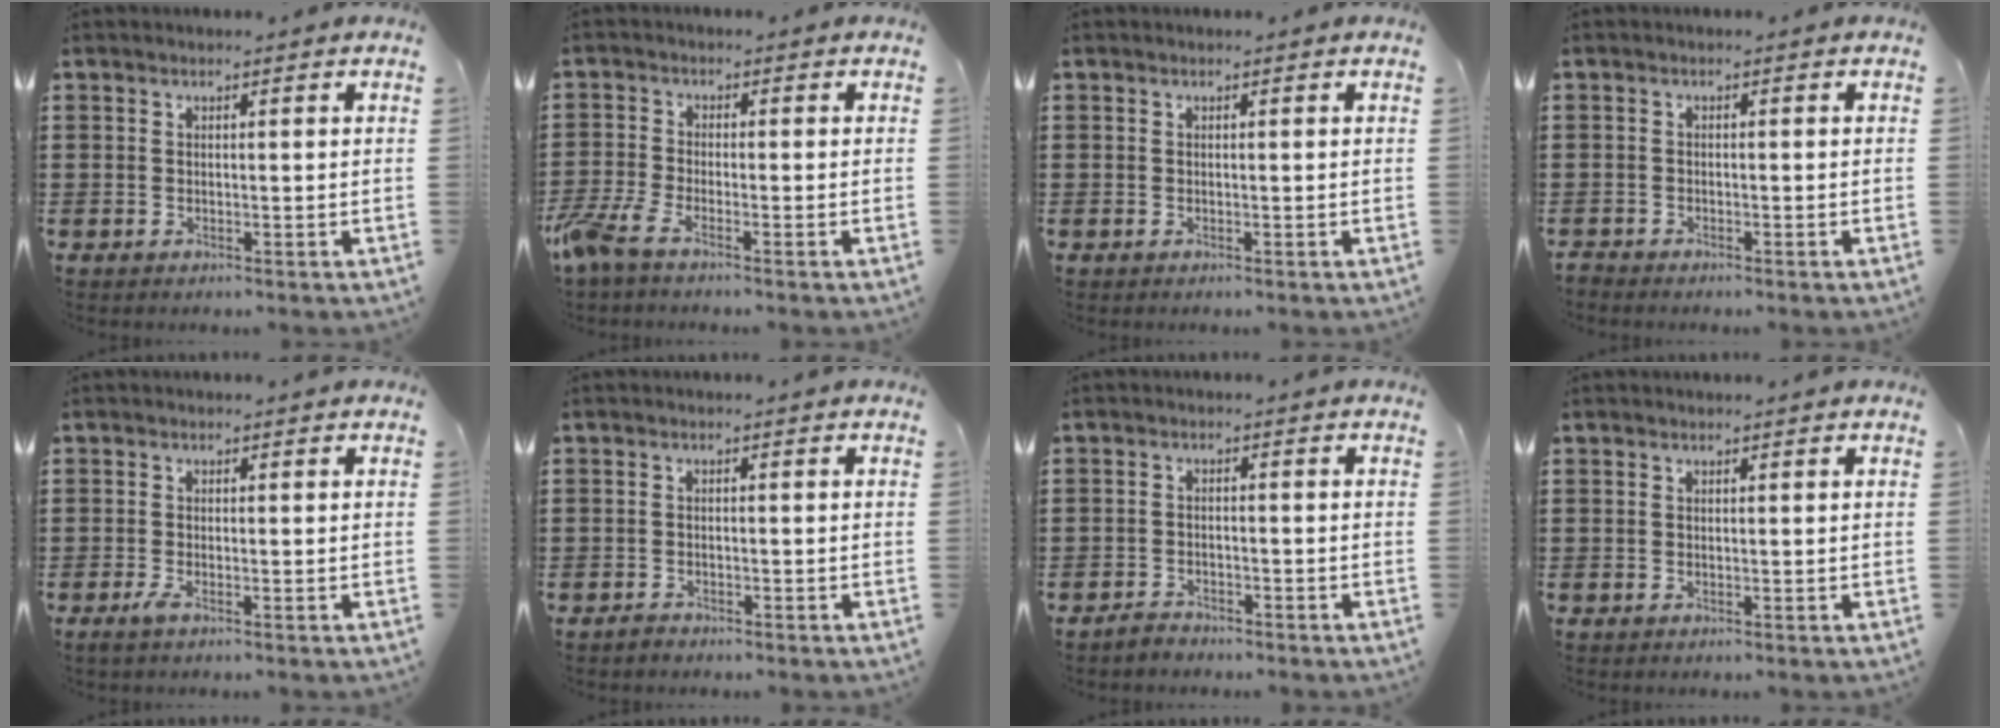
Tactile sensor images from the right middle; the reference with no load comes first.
{"total": 3.8, "force": [-2.8, 0.6, 2.6], "torque": [-0.085, -0.017, -0.062]}
{"total": 0.0}
{"total": 1.0, "force": [-1.0, 0.1, 0.0], "torque": [-0.003, 0.001, -0.022]}
{"total": 1.4, "force": [-0.6, 0.2, 1.3], "torque": [-0.031, -0.006, -0.012]}
{"total": 1.0, "force": [-0.9, 0.3, 0.2], "torque": [-0.006, 0.000, -0.020]}
{"total": 1.9, "force": [-1.8, 0.4, 0.1], "torque": [-0.008, 0.003, -0.039]}
{"total": 0.0}